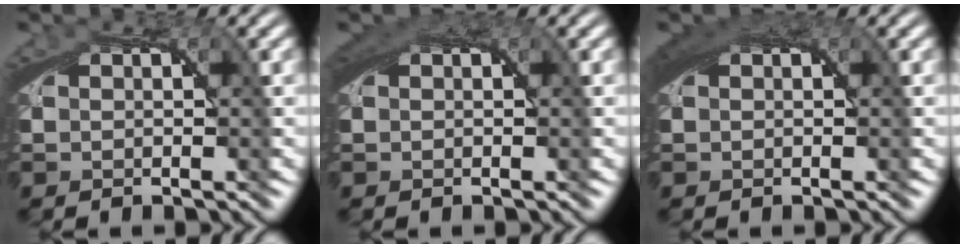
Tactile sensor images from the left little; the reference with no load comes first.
{"total": 1.8, "force": [0.7, 1.0, 1.3], "torque": [-0.029, -0.001, 0.012]}
{"total": 2.5, "force": [0.9, 1.3, 2.0], "torque": [-0.041, -0.002, 0.015]}